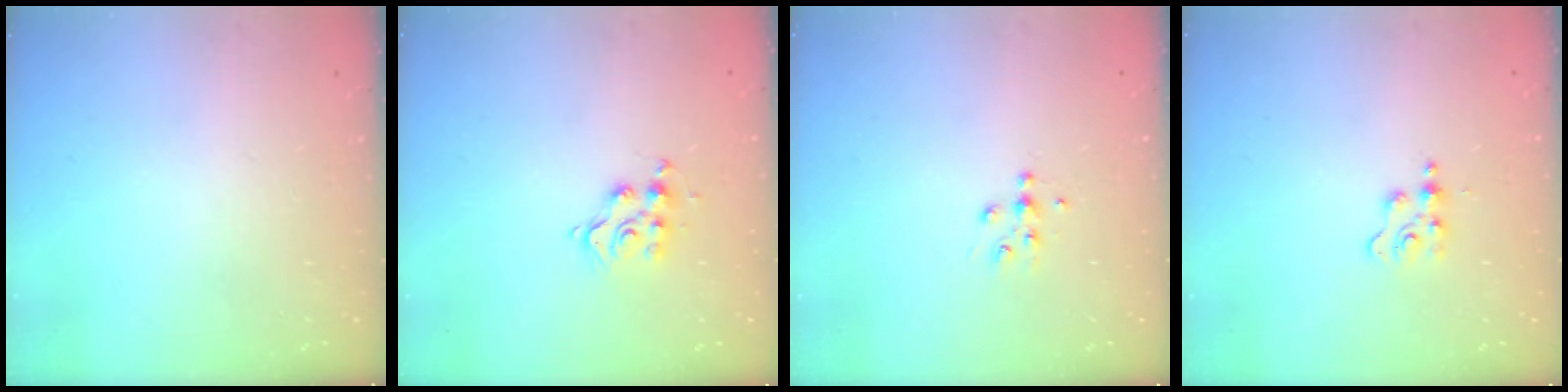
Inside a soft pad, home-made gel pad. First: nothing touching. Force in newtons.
{"total": 8.1, "press": 8.0, "slide": 0.6}
{"total": 4.9, "press": 4.9, "slide": 0.7}
{"total": 2.3, "press": 2.3, "slide": 0.4}